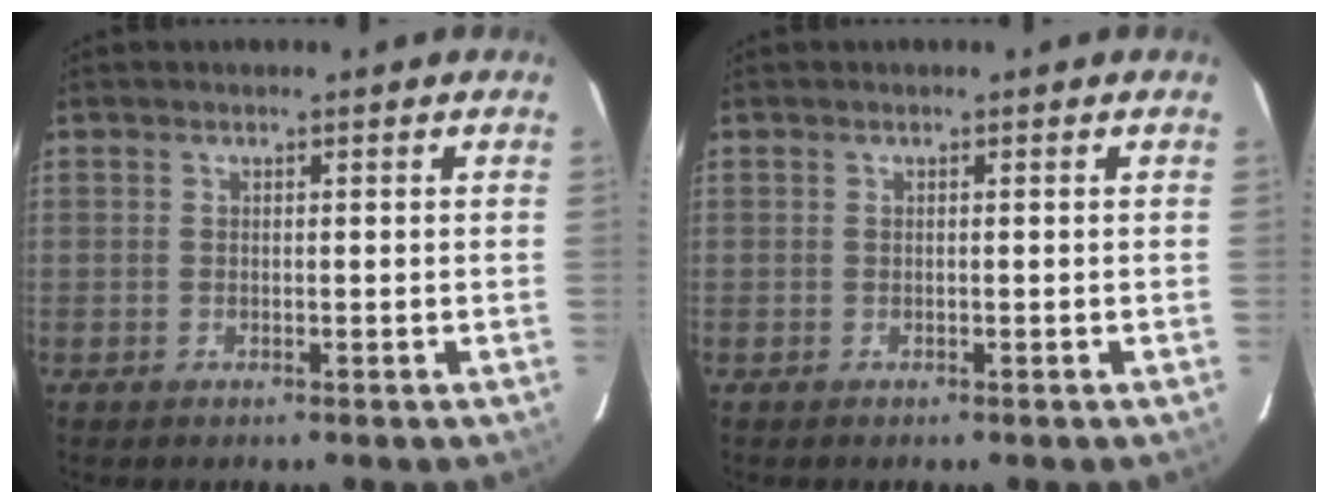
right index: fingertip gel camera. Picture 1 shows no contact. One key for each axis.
{"total": 0.0}